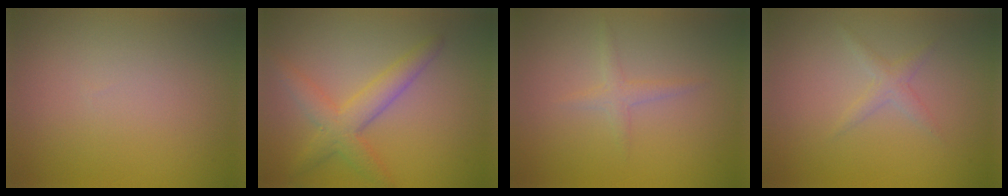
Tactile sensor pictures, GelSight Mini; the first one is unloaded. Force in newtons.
{"total": 3.8, "press": 3.7, "slide": 0.1}
{"total": 1.3, "press": 1.3, "slide": 0.0}
{"total": 1.3, "press": 1.3, "slide": 0.1}